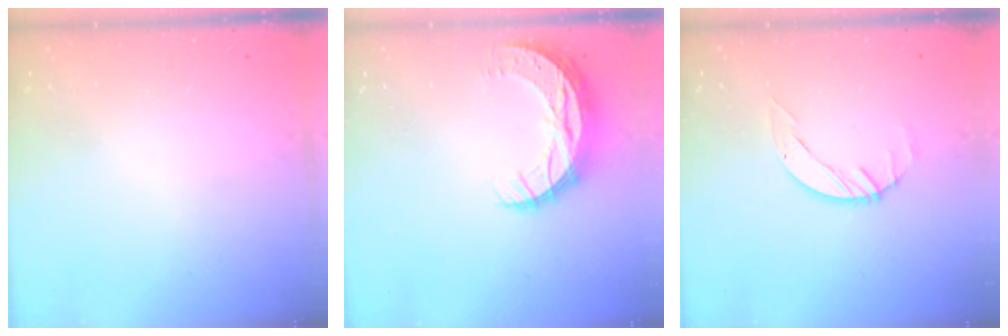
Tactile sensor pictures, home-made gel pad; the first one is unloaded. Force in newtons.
{"total": 11.7, "press": 11.6, "slide": 0.8}
{"total": 2.6, "press": 2.6, "slide": 0.3}